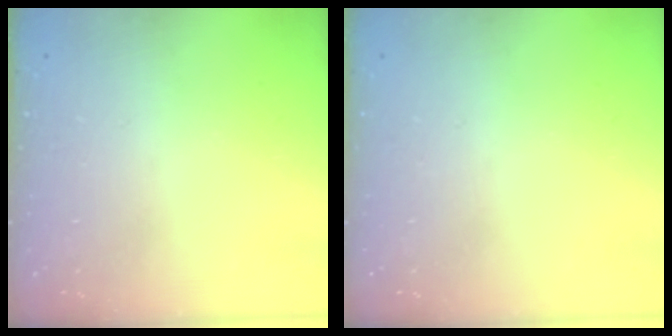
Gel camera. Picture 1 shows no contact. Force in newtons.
{"total": 0.0}